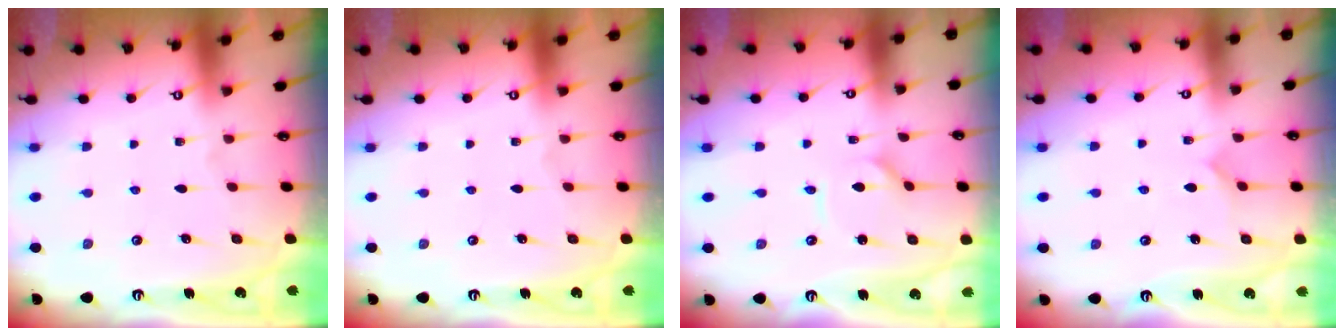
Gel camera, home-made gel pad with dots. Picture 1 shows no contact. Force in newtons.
{"total": 0.0}
{"total": 1.3, "press": 1.2, "slide": 0.1}
{"total": 2.8, "press": 2.8, "slide": 0.3}